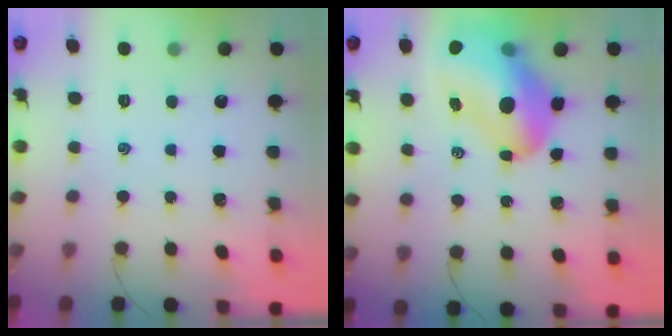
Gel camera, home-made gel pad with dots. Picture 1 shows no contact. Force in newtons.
{"total": 19.5, "press": 18.6, "slide": 5.7}